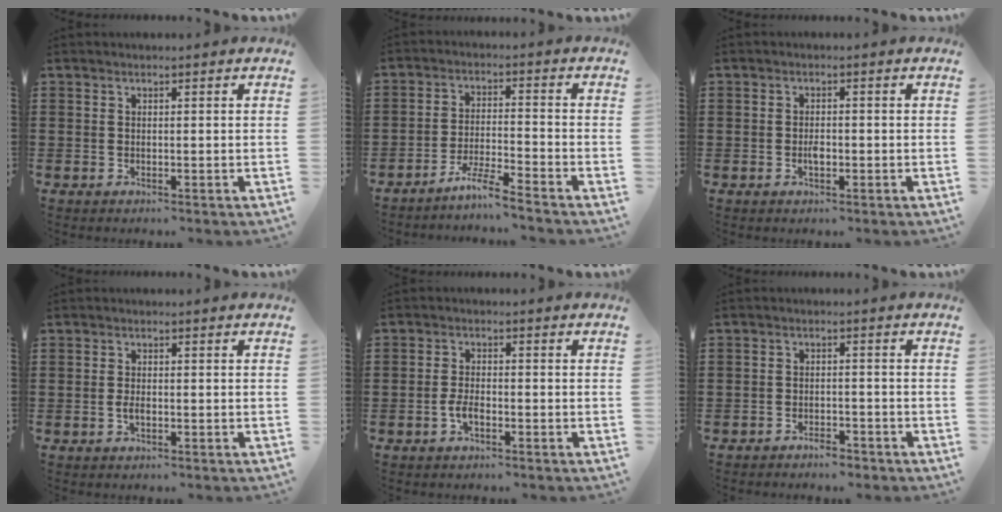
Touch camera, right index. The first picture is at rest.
{"total": 5.2, "force": [-4.7, -0.7, 2.1], "torque": [-0.051, -0.013, -0.094]}
{"total": 1.8, "force": [-0.5, 0.7, 1.6], "torque": [-0.032, -0.003, -0.008]}
{"total": 1.4, "force": [-0.5, 0.5, 1.2], "torque": [-0.025, -0.005, -0.007]}
{"total": 2.6, "force": [-1.2, 1.0, 2.1], "torque": [-0.054, -0.005, -0.024]}
{"total": 2.4, "force": [-2.3, 0.5, 0.3], "torque": [-0.012, 0.001, -0.048]}